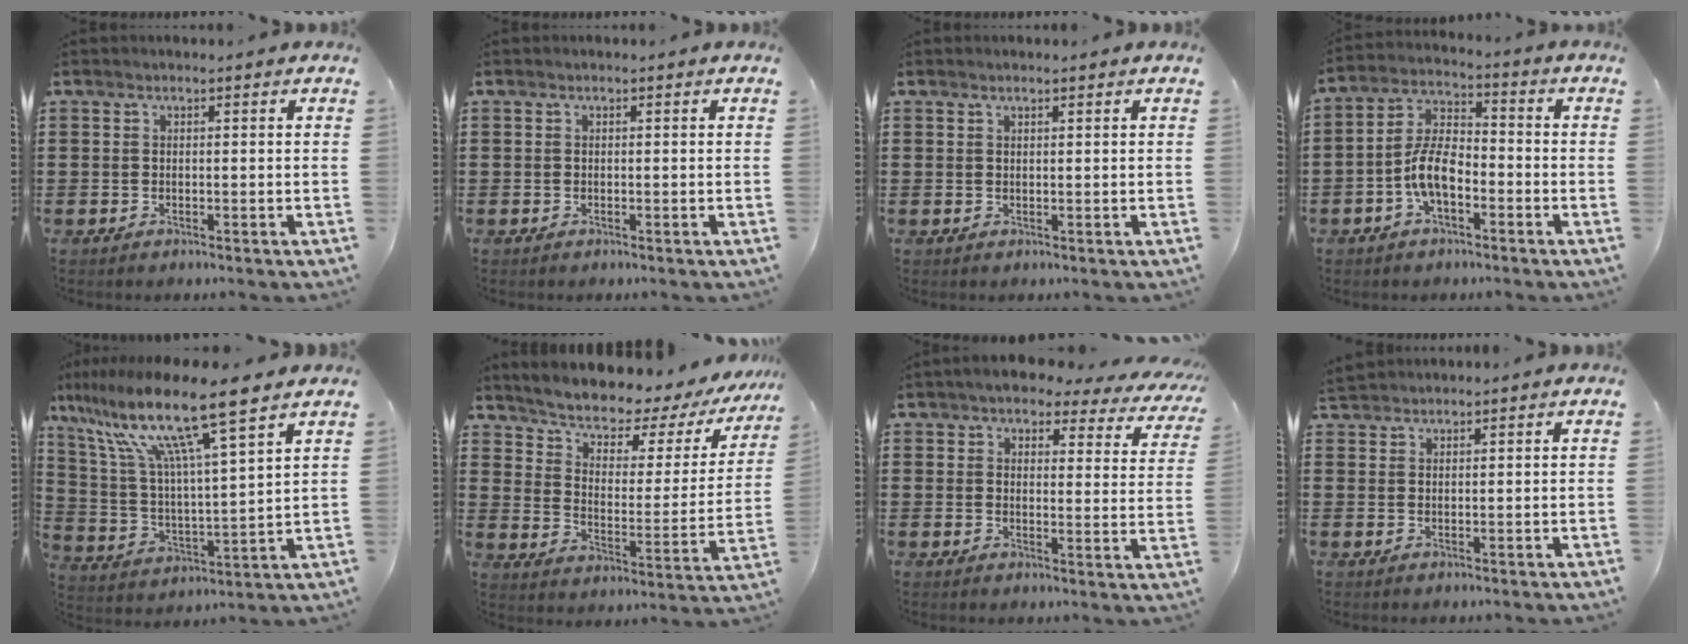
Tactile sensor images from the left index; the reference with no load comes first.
{"total": 0.0}
{"total": 0.7, "force": [0.6, 0.1, 0.4], "torque": [-0.008, 0.000, 0.011]}
{"total": 7.3, "force": [-2.9, 3.2, 5.8], "torque": [-0.141, 0.003, -0.063]}
{"total": 13.2, "force": [9.7, 0.6, 9.0], "torque": [-0.207, -0.055, 0.157]}
{"total": 4.9, "force": [4.2, 1.6, 1.9], "torque": [-0.055, -0.039, 0.063]}
{"total": 4.8, "force": [4.3, 1.1, 1.8], "torque": [-0.047, -0.023, 0.072]}
{"total": 1.6, "force": [1.6, 0.1, 0.2], "torque": [-0.007, 0.002, 0.033]}